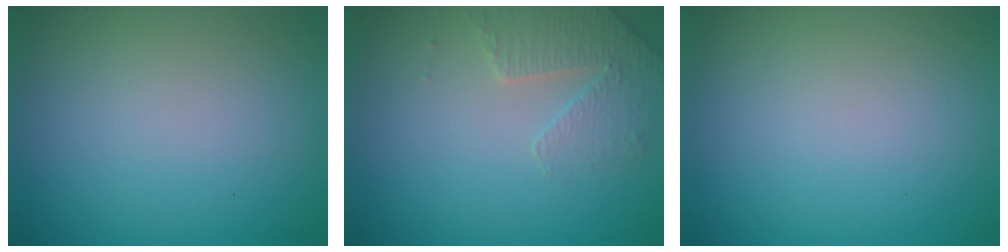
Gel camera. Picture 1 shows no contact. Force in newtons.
{"total": 2.8, "press": 2.7, "slide": 0.7}
{"total": 0.0}